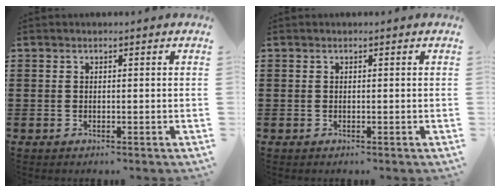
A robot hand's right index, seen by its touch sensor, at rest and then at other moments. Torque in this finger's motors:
{"motor_torque": [0.73, 1.41, 0.00, -0.01]}